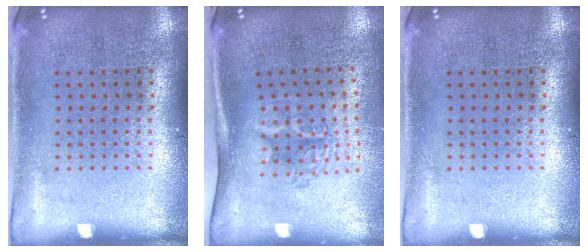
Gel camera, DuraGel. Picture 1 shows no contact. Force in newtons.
{"total": 1.8, "press": 1.2, "slide": 1.3}
{"total": 0.0}